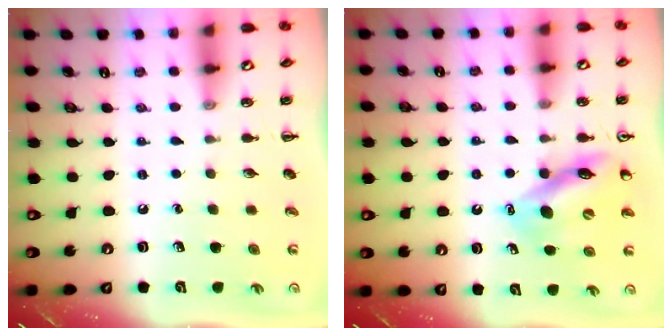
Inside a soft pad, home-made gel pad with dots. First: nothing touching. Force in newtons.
{"total": 11.0, "press": 10.4, "slide": 3.5}